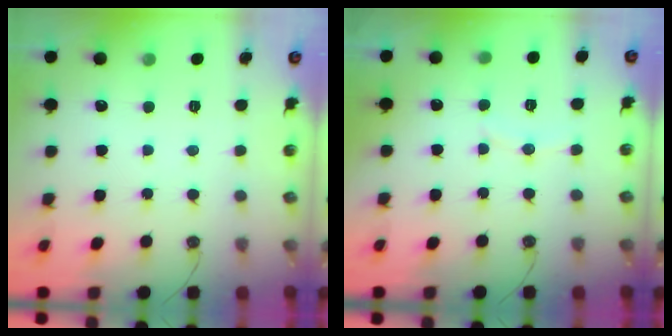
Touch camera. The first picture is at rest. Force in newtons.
{"total": 4.5, "press": 4.4, "slide": 1.0}